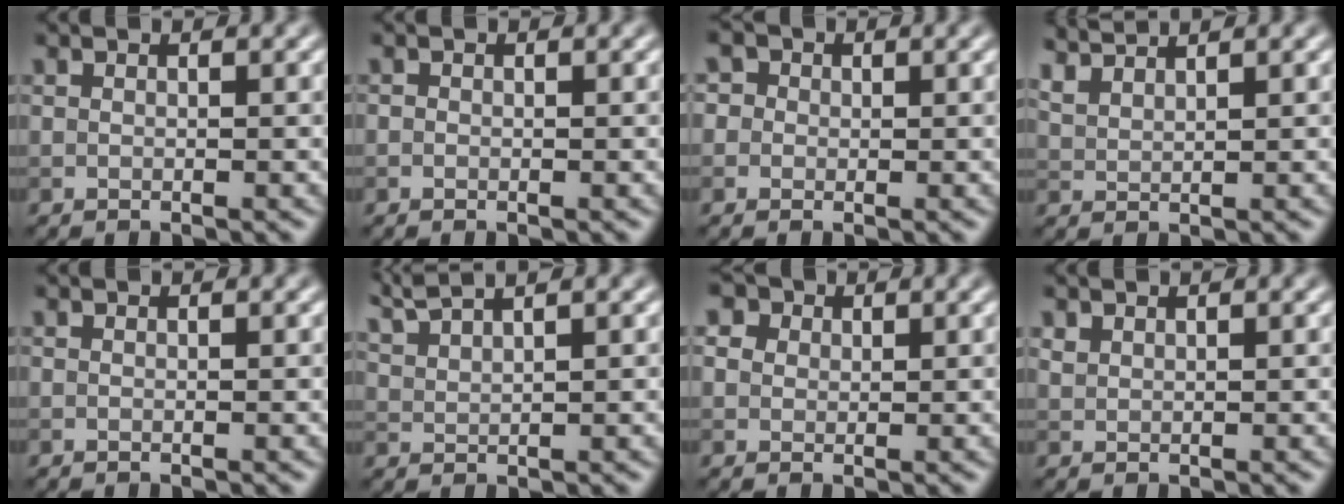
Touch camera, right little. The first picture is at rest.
{"total": 0.0}
{"total": 3.6, "force": [1.6, 2.9, 1.3], "torque": [-0.010, 0.017, 0.000]}
{"total": 2.6, "force": [2.5, 0.3, 0.6], "torque": [-0.017, 0.004, 0.054]}
{"total": 0.0}
{"total": 3.1, "force": [2.8, 0.4, 1.3], "torque": [-0.026, 0.011, 0.059]}
{"total": 5.5, "force": [3.2, 3.8, 2.3], "torque": [-0.050, 0.014, 0.035]}
{"total": 1.0, "force": [0.8, 0.6, 0.2], "torque": [-0.006, 0.000, 0.019]}